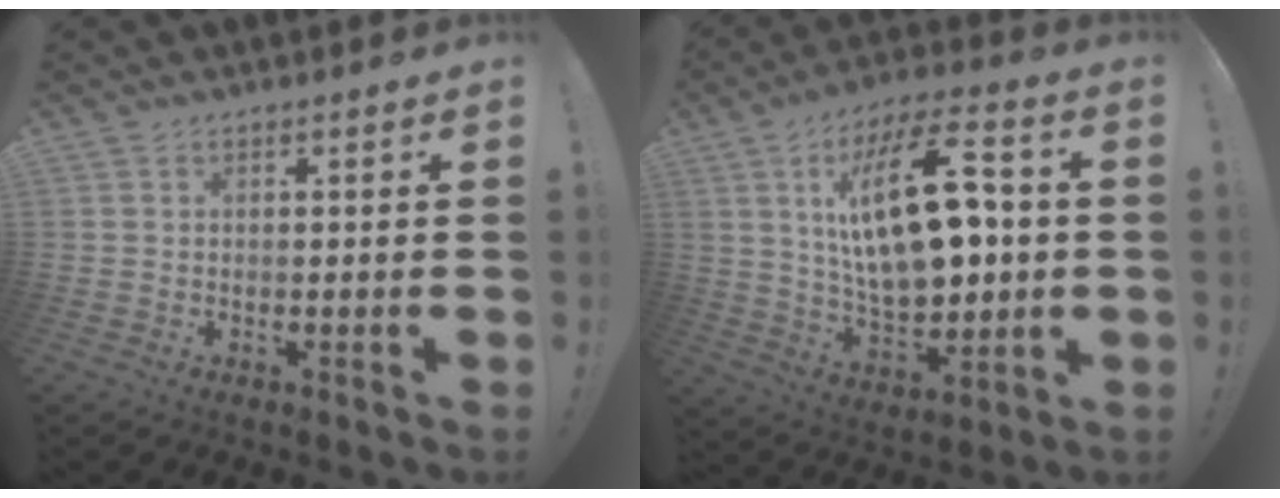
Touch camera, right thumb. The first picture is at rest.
{"total": 24.9, "force": [4.1, 12.2, 21.3], "torque": [-0.370, -0.011, 0.062]}